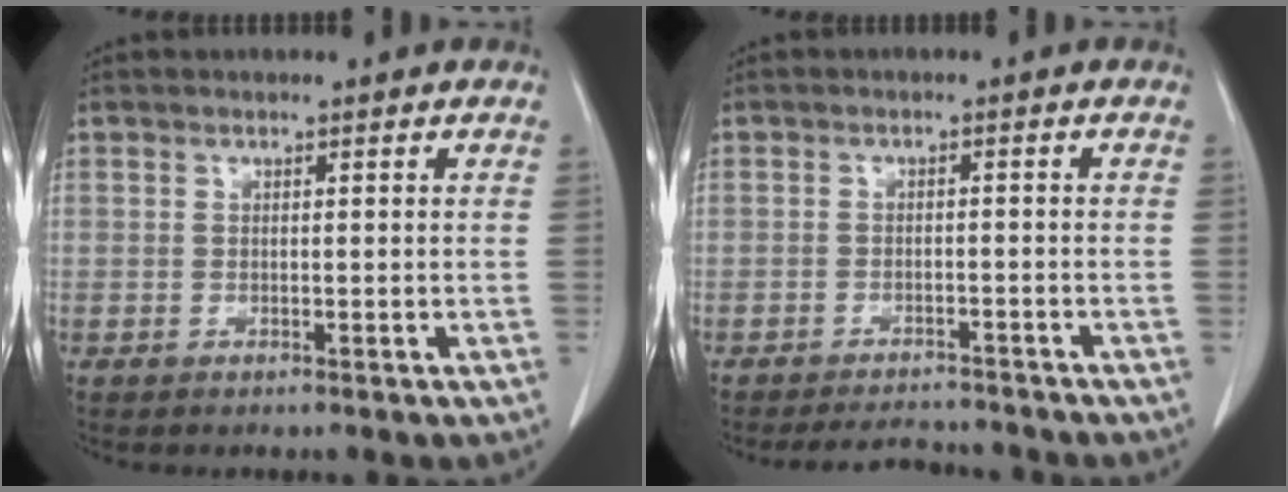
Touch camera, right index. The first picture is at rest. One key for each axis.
{"total": 5.3, "fx": -5.1, "fy": 1.3, "fz": 0.5, "tx": -0.004, "ty": 0.000, "tz": -0.072}